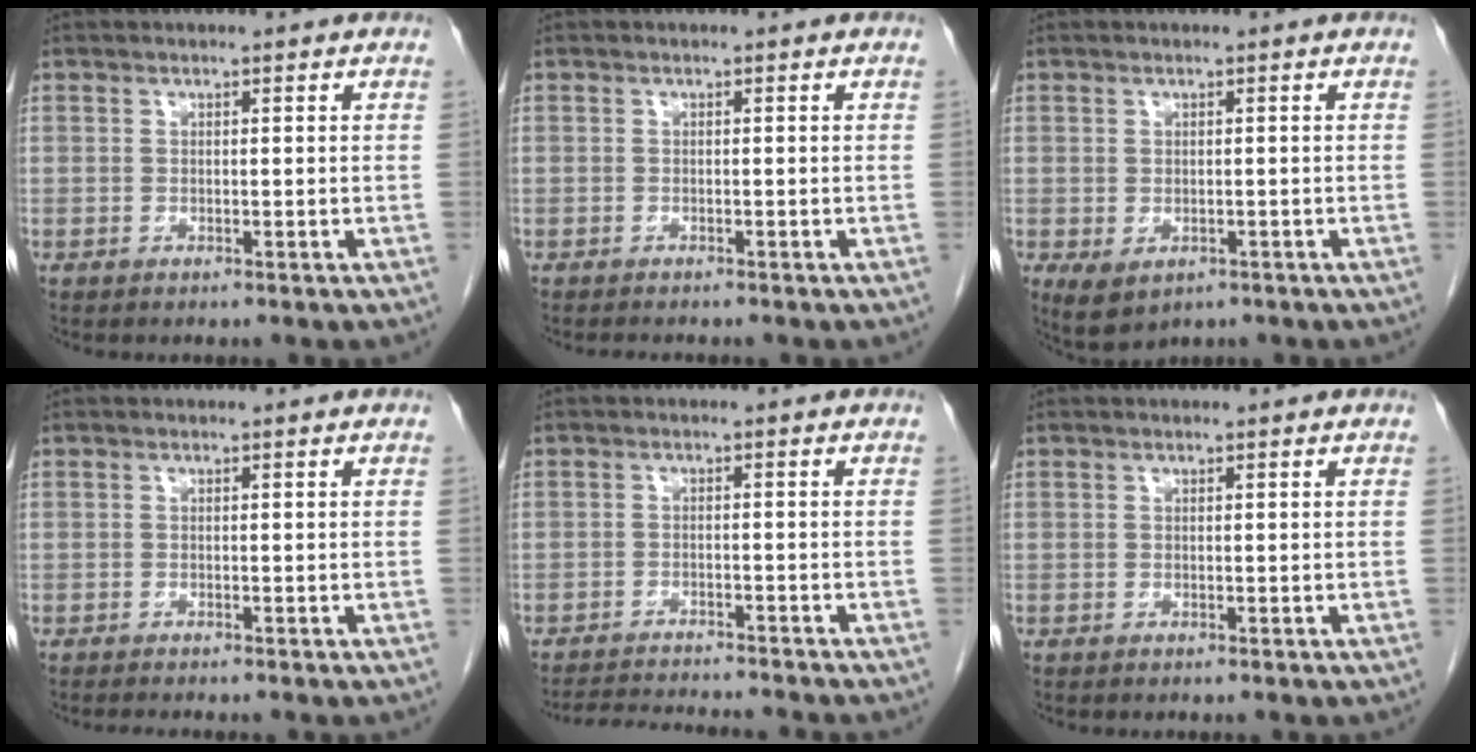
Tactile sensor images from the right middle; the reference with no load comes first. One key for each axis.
{"total": 1.8, "fx": -1.6, "fy": 0.3, "fz": 0.7, "tx": -0.014, "ty": -0.005, "tz": -0.020}
{"total": 4.6, "fx": -2.3, "fy": 2.9, "fz": 2.7, "tx": -0.047, "ty": -0.008, "tz": -0.025}
{"total": 1.5, "fx": -1.3, "fy": -0.2, "fz": 0.7, "tx": -0.012, "ty": -0.002, "tz": -0.021}
{"total": 8.9, "fx": -8.5, "fy": 0.1, "fz": 2.6, "tx": -0.037, "ty": -0.008, "tz": -0.125}
{"total": 0.0}